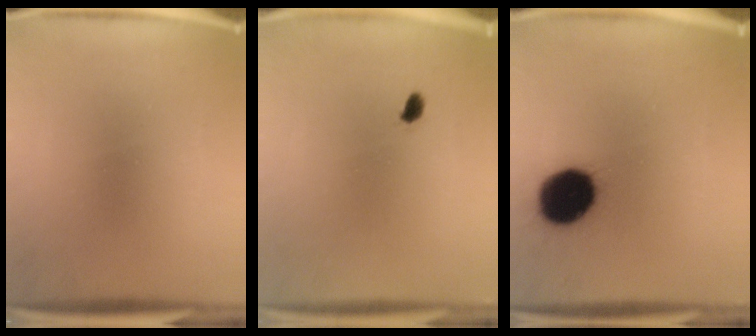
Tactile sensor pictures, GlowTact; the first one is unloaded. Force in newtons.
{"total": 1.4}
{"total": 18.6}